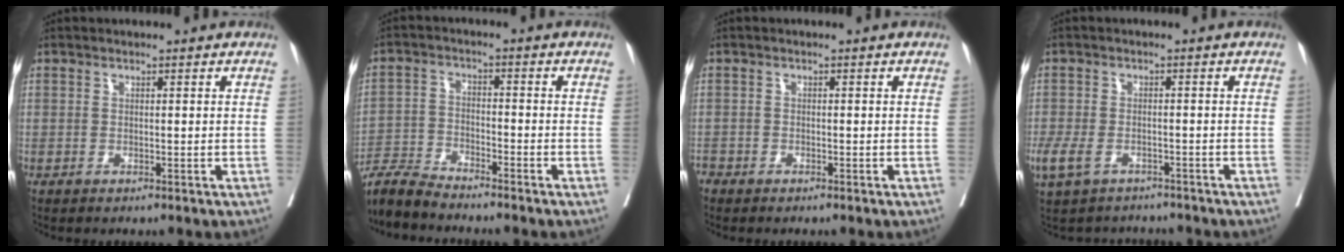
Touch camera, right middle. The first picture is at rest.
{"total": 5.8, "force": [-5.8, 0.0, 0.7], "torque": [-0.009, -0.013, -0.111]}
{"total": 1.3, "force": [-1.1, 0.6, 0.0], "torque": [0.000, 0.000, -0.022]}
{"total": 8.8, "force": [-6.5, 4.3, 4.1], "torque": [-0.092, 0.003, -0.097]}